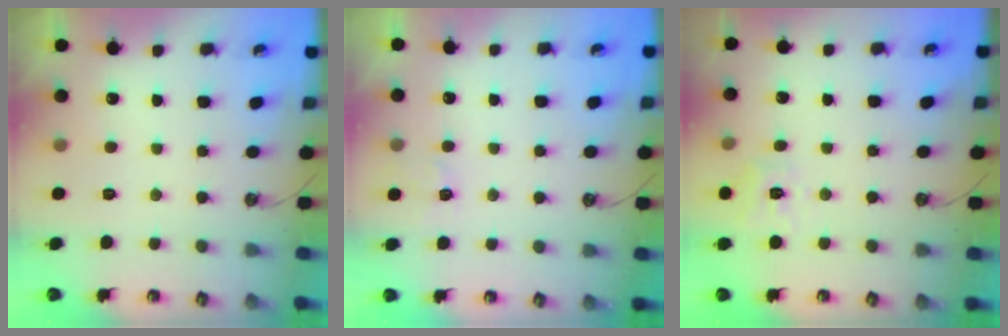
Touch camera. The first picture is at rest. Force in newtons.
{"total": 3.7, "press": 3.7, "slide": 0.5}
{"total": 8.0, "press": 8.0, "slide": 0.7}